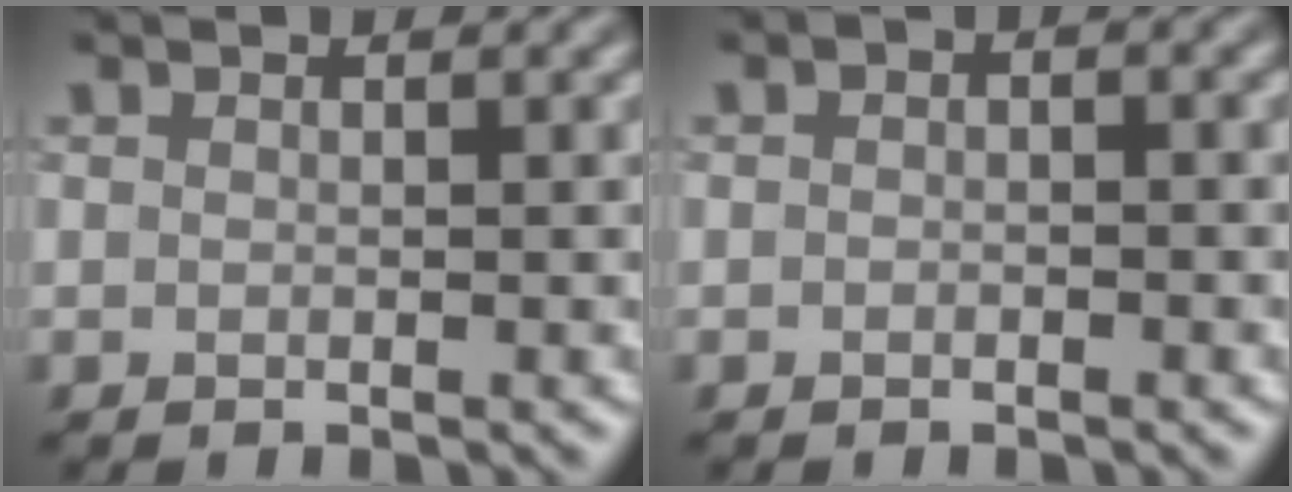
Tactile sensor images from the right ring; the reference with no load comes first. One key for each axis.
{"total": 1.2, "fx": 0.1, "fy": 0.7, "fz": 0.9, "tx": -0.018, "ty": 0.002, "tz": -0.005}